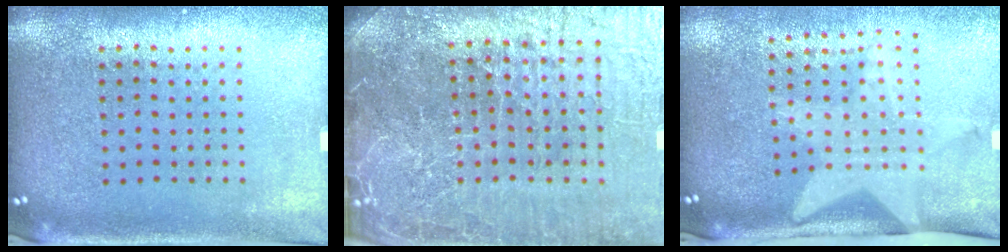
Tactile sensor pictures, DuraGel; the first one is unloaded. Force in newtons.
{"total": 5.8, "press": 5.4, "slide": 2.1}
{"total": 2.0, "press": 1.5, "slide": 1.4}